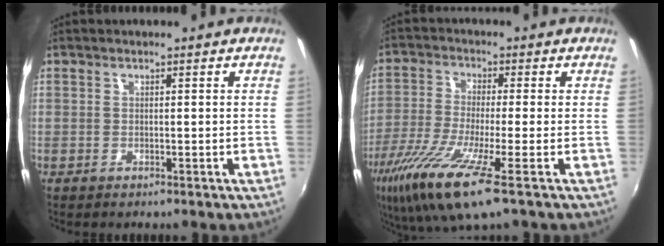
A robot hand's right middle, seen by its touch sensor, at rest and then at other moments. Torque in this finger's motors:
{"motor_torque": [1.29, -0.85, 0.64, 0.21]}